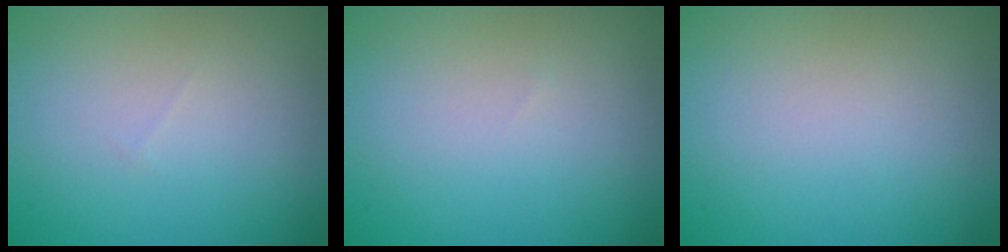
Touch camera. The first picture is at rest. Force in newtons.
{"total": 0.0}
{"total": 0.0}